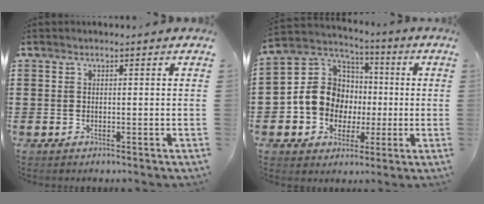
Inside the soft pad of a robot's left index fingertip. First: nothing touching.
{"total": 10.4, "force": [-1.1, 9.7, 3.7], "torque": [-0.118, 0.007, -0.022]}